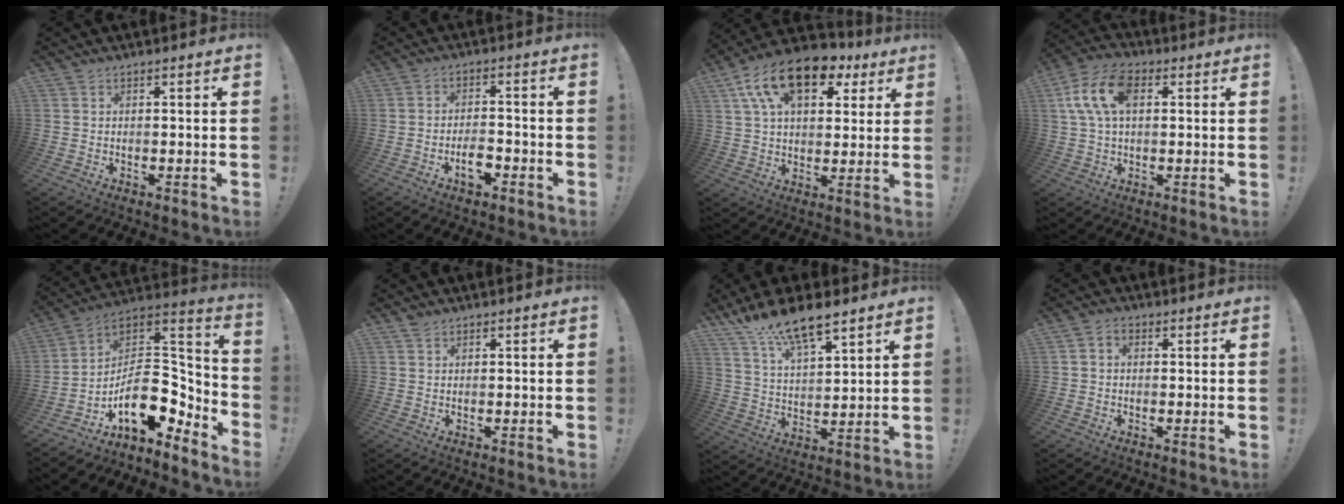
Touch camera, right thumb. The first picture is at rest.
{"total": 6.1, "force": [-3.3, 2.9, 4.2], "torque": [-0.065, 0.011, -0.058]}
{"total": 18.0, "force": [9.2, 10.0, 11.7], "torque": [-0.194, -0.037, 0.166]}
{"total": 13.4, "force": [3.3, 8.1, 10.0], "torque": [-0.193, 0.009, 0.065]}
{"total": 19.1, "force": [-4.3, 11.6, 14.5], "torque": [-0.230, 0.006, -0.063]}
{"total": 1.0, "force": [0.9, 0.4, 0.3], "torque": [-0.004, -0.002, 0.016]}
{"total": 13.5, "force": [10.6, 4.3, 7.2], "torque": [-0.127, -0.072, 0.190]}
{"total": 2.1, "force": [0.0, 1.6, 1.3], "torque": [-0.021, 0.003, -0.002]}